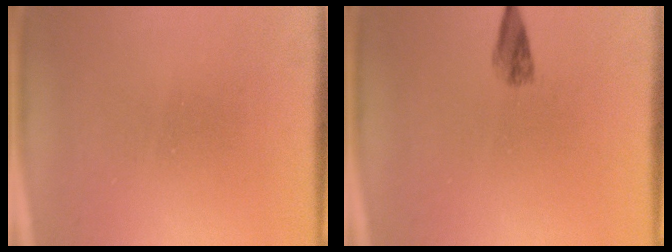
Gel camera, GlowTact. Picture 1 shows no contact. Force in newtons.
{"total": 1.8}